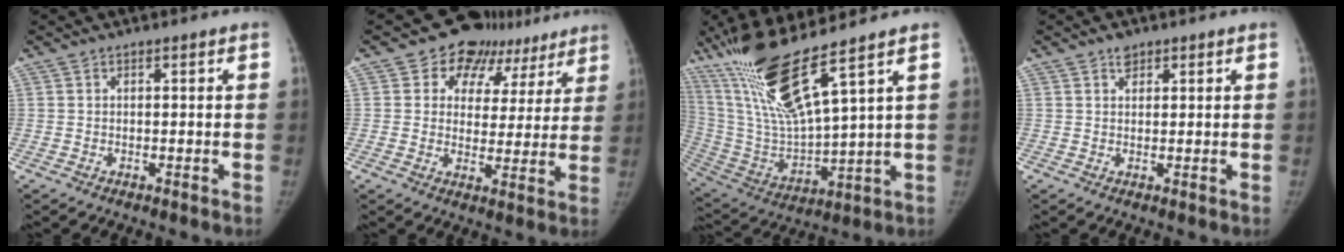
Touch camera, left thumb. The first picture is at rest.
{"total": 13.8, "force": [9.4, 9.5, 3.3], "torque": [0.002, -0.032, 0.111]}
{"total": 18.7, "force": [11.4, 1.8, 14.7], "torque": [-0.295, -0.058, 0.228]}
{"total": 1.8, "force": [1.3, 1.1, 0.5], "torque": [0.000, -0.006, 0.021]}